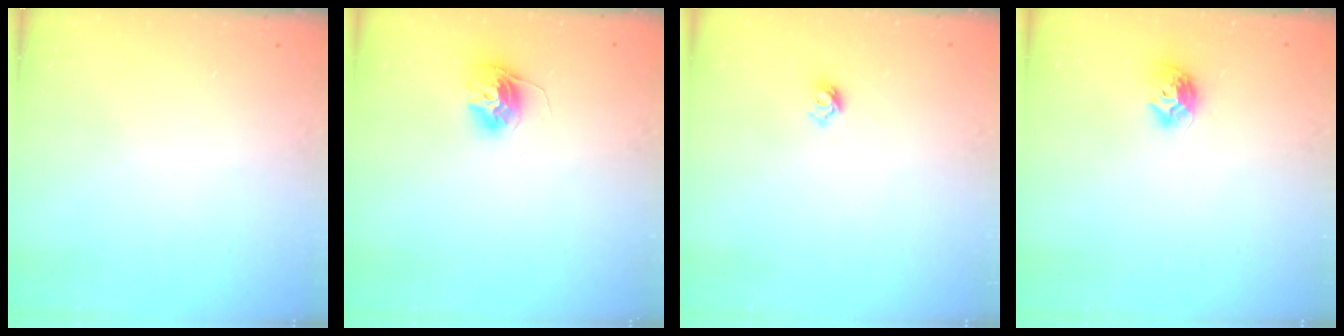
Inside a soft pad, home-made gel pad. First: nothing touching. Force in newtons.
{"total": 11.4, "press": 11.4, "slide": 1.0}
{"total": 5.5, "press": 5.5, "slide": 0.7}
{"total": 8.6, "press": 8.5, "slide": 0.1}